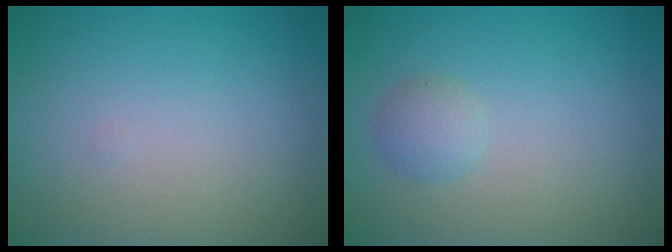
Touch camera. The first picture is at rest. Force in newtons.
{"total": 1.6, "press": 1.6, "slide": 0.1}